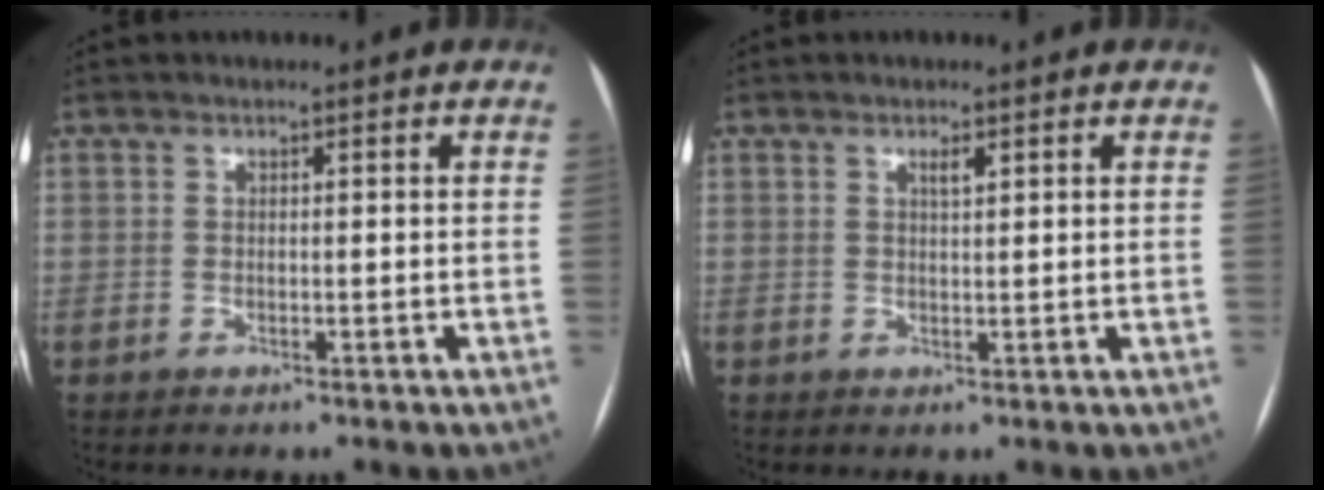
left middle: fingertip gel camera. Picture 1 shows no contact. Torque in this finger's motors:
{"motor_torque": [0.26, -0.17, -0.06, 0.00]}